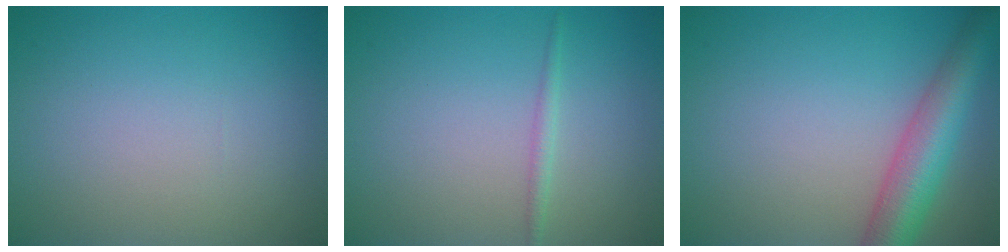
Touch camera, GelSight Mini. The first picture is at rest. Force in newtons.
{"total": 1.0, "press": 1.0, "slide": 0.1}
{"total": 6.0, "press": 6.0, "slide": 0.2}